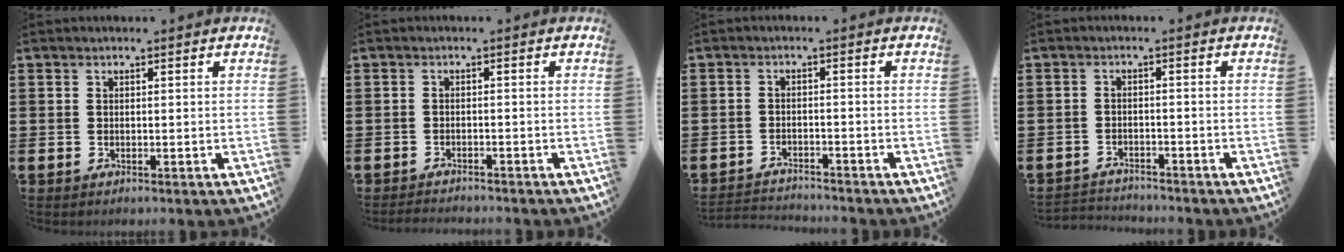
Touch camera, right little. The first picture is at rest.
{"total": 1.3, "force": [-1.3, 0.0, 0.0], "torque": [-0.003, 0.002, -0.027]}
{"total": 2.2, "force": [-2.2, 0.0, -0.2], "torque": [-0.002, 0.002, -0.049]}
{"total": 2.1, "force": [-2.1, 0.1, -0.3], "torque": [-0.001, 0.002, -0.046]}